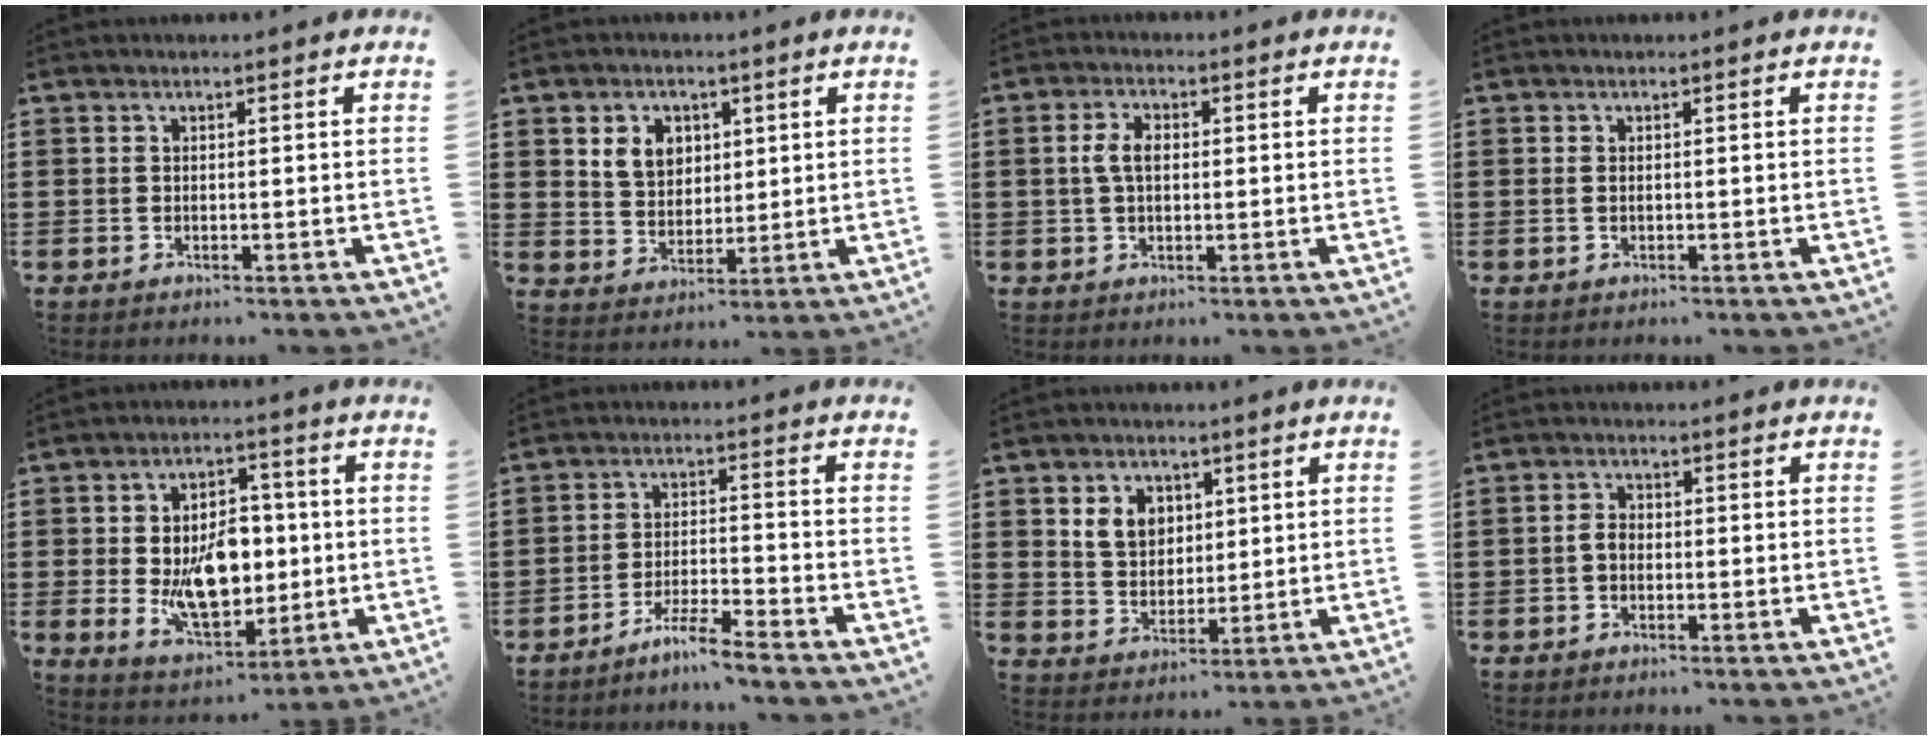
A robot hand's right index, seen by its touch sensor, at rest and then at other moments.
{"total": 5.6, "force": [2.2, 4.6, 2.4], "torque": [-0.066, 0.016, 0.039]}
{"total": 4.0, "force": [0.4, 2.2, 3.3], "torque": [-0.076, 0.008, 0.002]}
{"total": 0.8, "force": [0.1, 0.4, 0.6], "torque": [-0.014, 0.003, 0.000]}
{"total": 10.4, "force": [-0.4, 6.5, 8.1], "torque": [-0.150, 0.003, -0.012]}
{"total": 4.7, "force": [-4.4, -0.6, 1.5], "torque": [-0.035, -0.006, -0.088]}
{"total": 5.4, "force": [2.2, 4.4, 2.3], "torque": [-0.065, 0.015, 0.039]}
{"total": 2.1, "force": [-0.5, 1.3, 1.5], "torque": [-0.037, 0.000, -0.013]}